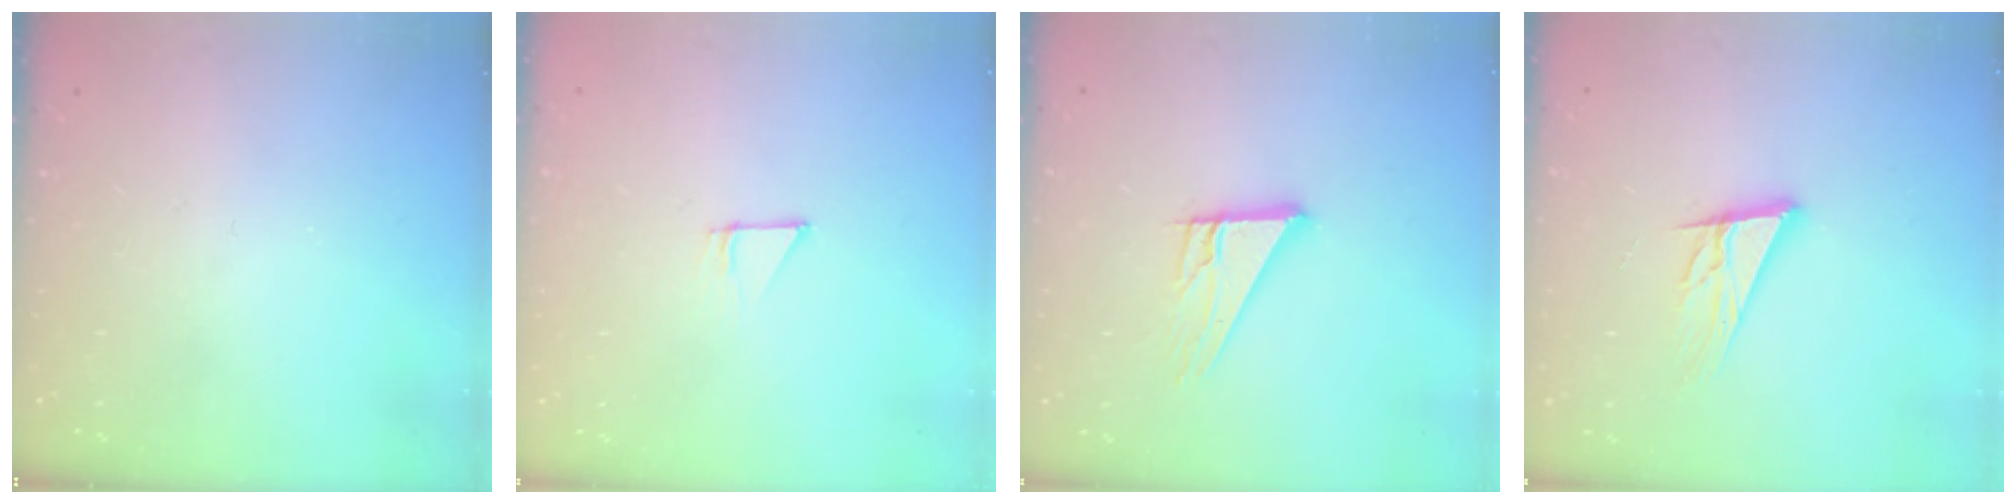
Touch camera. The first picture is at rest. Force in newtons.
{"total": 4.9, "press": 4.9, "slide": 0.3}
{"total": 10.7, "press": 10.7, "slide": 0.7}
{"total": 13.6, "press": 13.1, "slide": 3.6}